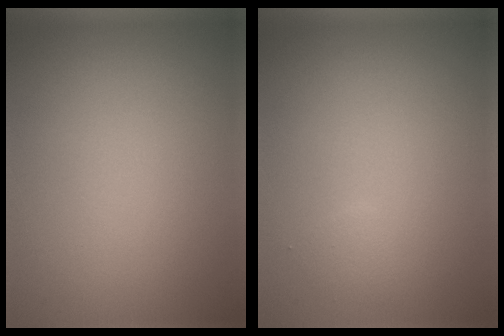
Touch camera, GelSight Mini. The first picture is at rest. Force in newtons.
{"total": 0.7, "press": 0.7, "slide": 0.0}